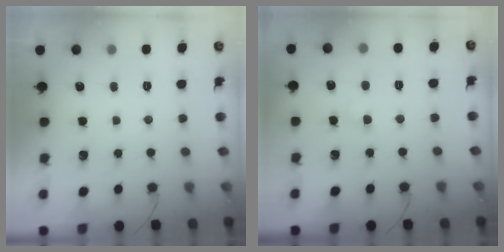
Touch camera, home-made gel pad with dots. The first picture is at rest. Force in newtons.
{"total": 2.2, "press": 2.1, "slide": 0.8}